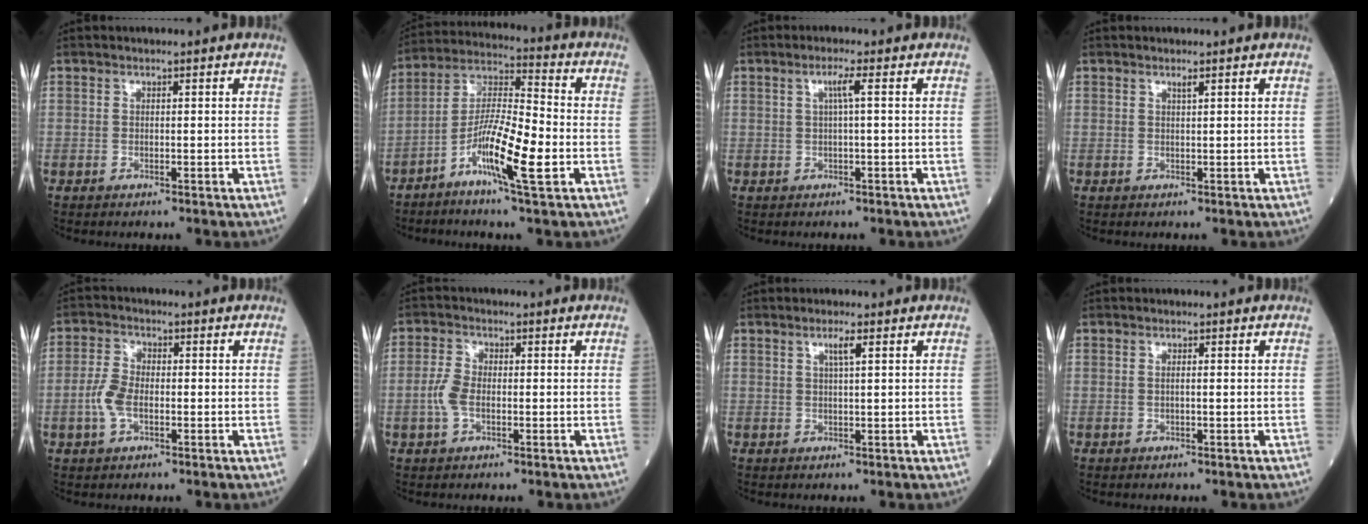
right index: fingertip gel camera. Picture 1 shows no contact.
{"total": 12.0, "force": [-4.8, 0.8, 11.0], "torque": [-0.212, -0.001, -0.096]}
{"total": 2.3, "force": [0.5, -0.4, 2.2], "torque": [-0.045, 0.003, 0.010]}
{"total": 0.8, "force": [0.5, -0.1, 0.6], "torque": [-0.011, -0.002, 0.010]}
{"total": 4.8, "force": [-1.2, 2.5, 3.9], "torque": [-0.097, 0.009, -0.029]}
{"total": 3.9, "force": [-0.9, 2.1, 3.1], "torque": [-0.083, 0.009, -0.023]}
{"total": 2.2, "force": [1.0, 0.0, 1.9], "torque": [-0.037, 0.000, 0.017]}
{"total": 0.7, "force": [0.0, 0.0, 0.7], "torque": [-0.015, 0.000, 0.000]}